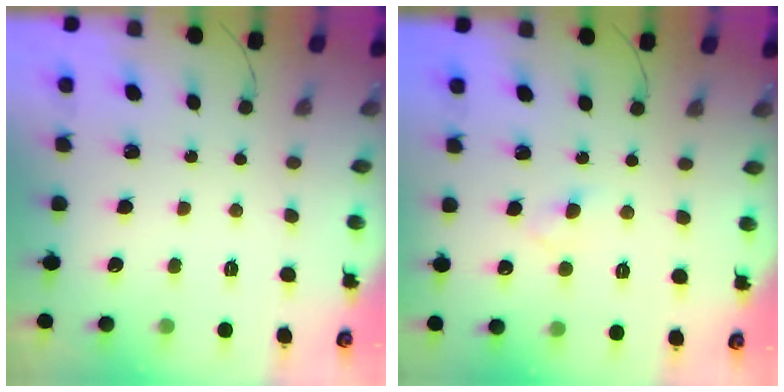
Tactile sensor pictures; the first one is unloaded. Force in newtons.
{"total": 2.2, "press": 2.0, "slide": 0.9}